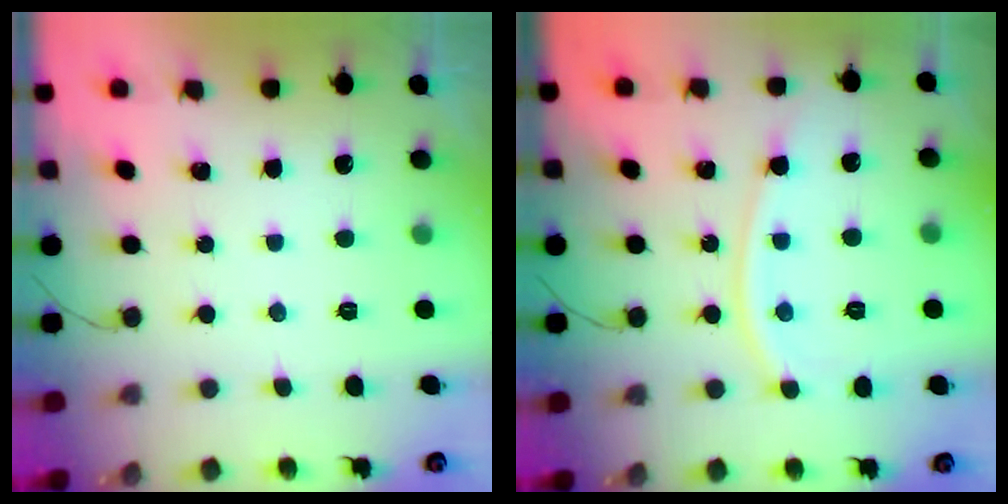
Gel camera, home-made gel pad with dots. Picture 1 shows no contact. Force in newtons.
{"total": 10.4, "press": 10.4, "slide": 1.2}